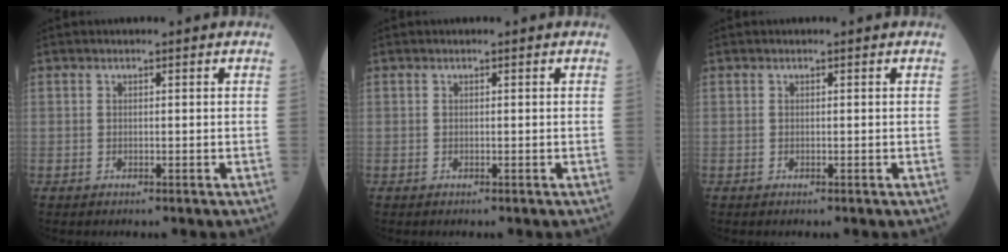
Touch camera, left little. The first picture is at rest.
{"total": 0.0}
{"total": 0.0}